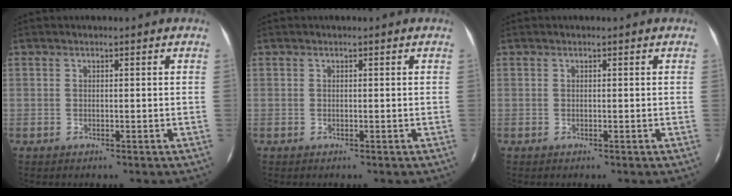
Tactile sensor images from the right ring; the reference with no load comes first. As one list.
[{"total": 0.0}, {"total": 0.0}]